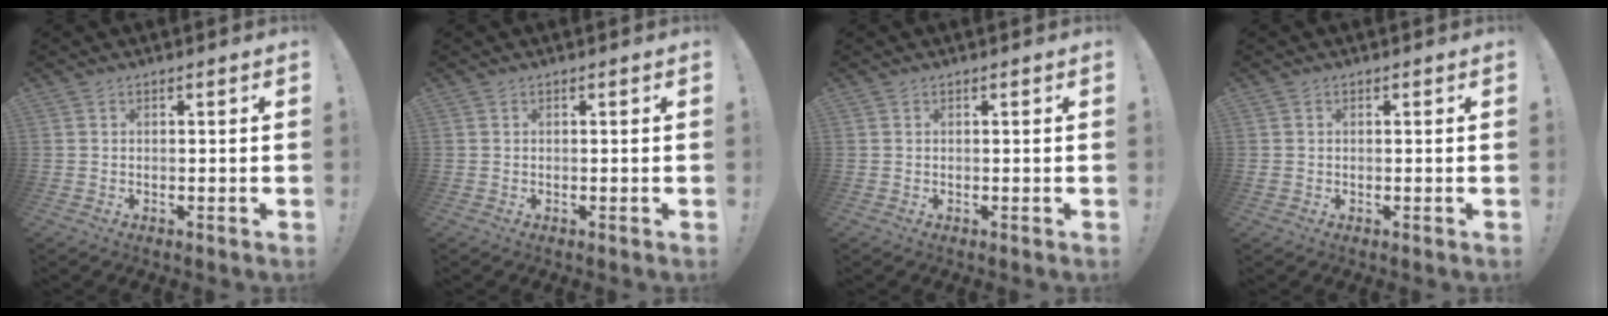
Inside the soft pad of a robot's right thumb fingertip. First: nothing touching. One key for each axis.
{"total": 0.0}
{"total": 0.0}
{"total": 0.7, "fx": -0.1, "fy": 0.7, "fz": 0.1, "tx": -0.006, "ty": 0.004, "tz": -0.002}